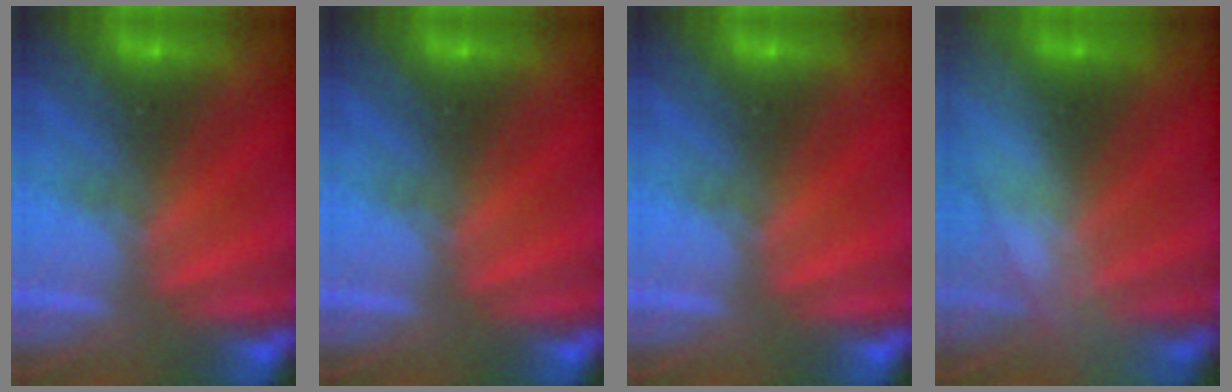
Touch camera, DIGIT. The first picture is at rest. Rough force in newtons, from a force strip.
{"total": 0.0}
{"total": 0.0}
{"total": 2.8}